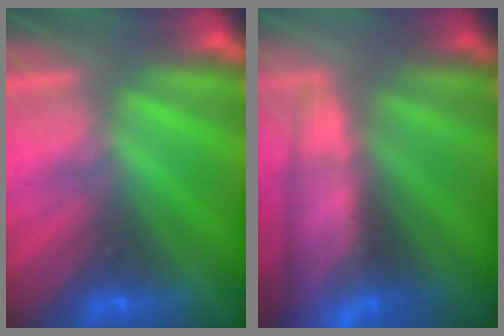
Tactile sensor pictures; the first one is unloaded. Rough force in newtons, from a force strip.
{"total": 6.0}